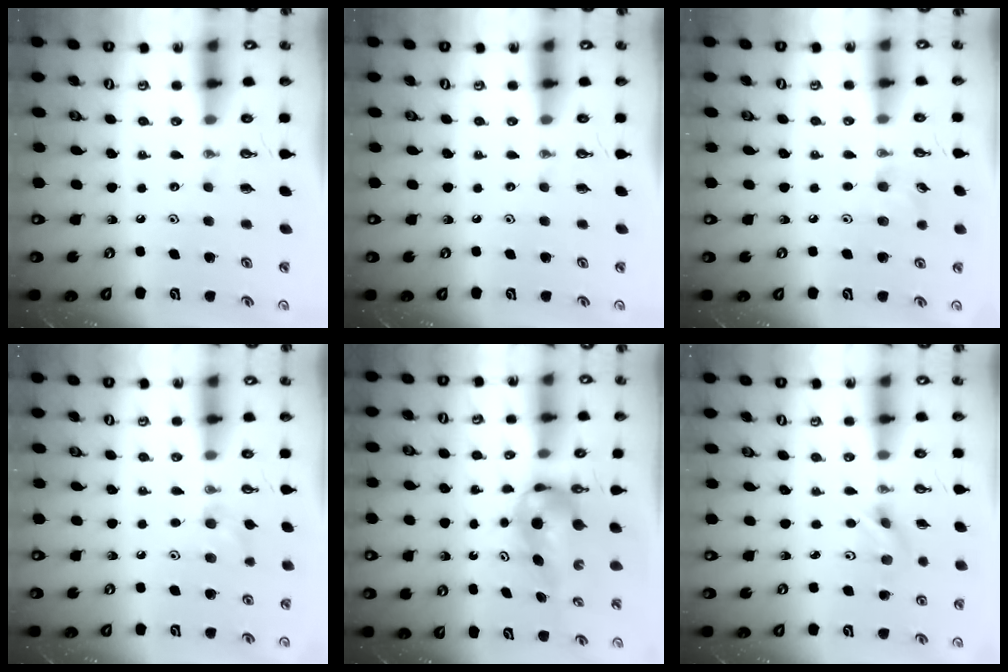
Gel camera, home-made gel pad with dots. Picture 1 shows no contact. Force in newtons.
{"total": 0.0}
{"total": 5.9, "press": 5.7, "slide": 1.4}
{"total": 6.5, "press": 6.4, "slide": 1.4}
{"total": 5.6, "press": 5.3, "slide": 1.8}
{"total": 2.9, "press": 2.7, "slide": 1.2}